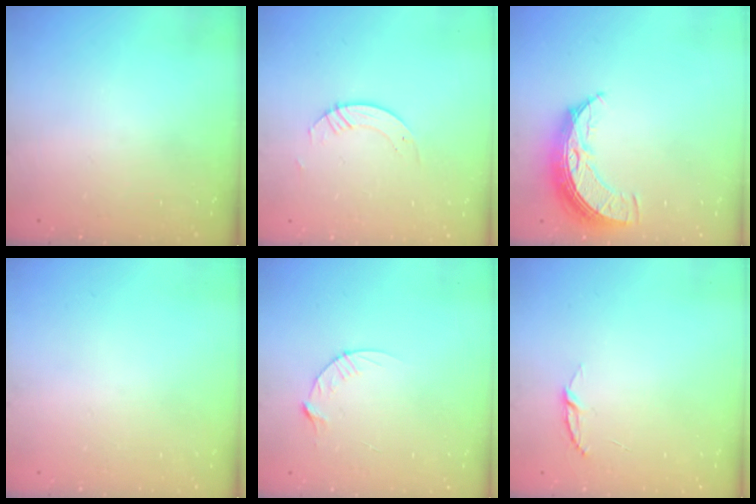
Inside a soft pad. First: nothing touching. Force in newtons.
{"total": 2.2, "press": 2.2, "slide": 0.2}
{"total": 9.4, "press": 9.4, "slide": 0.7}
{"total": 0.0}
{"total": 4.4, "press": 4.4, "slide": 0.6}
{"total": 3.9, "press": 3.8, "slide": 0.4}